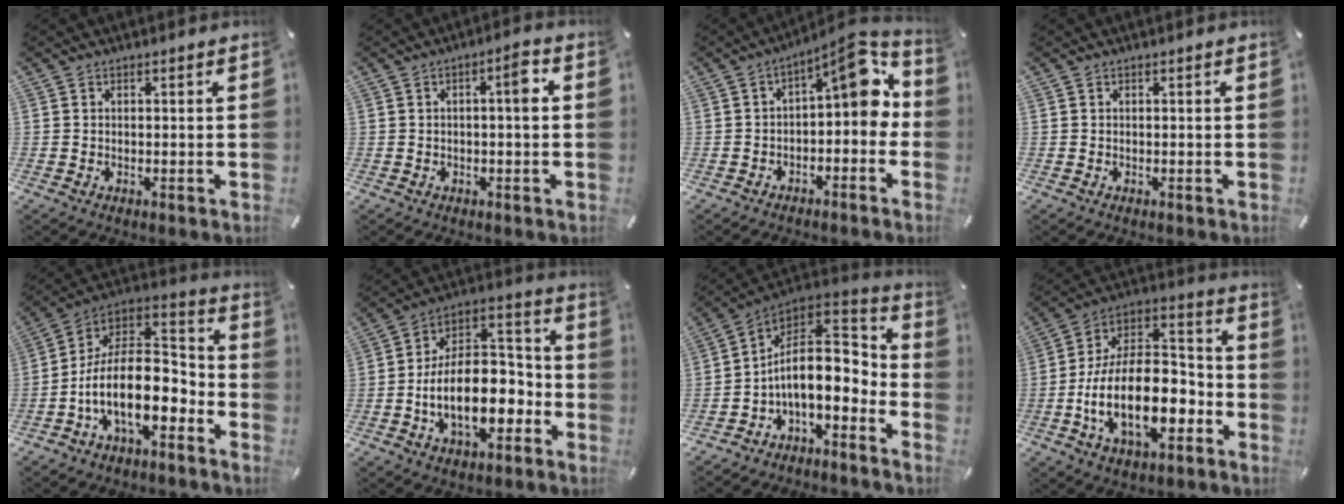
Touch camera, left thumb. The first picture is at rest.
{"total": 4.6, "force": [0.1, 1.0, 4.4], "torque": [-0.068, 0.007, -0.007]}
{"total": 8.9, "force": [2.3, 4.0, 7.6], "torque": [-0.091, -0.031, 0.031]}
{"total": 0.0}
{"total": 17.5, "force": [-7.2, 9.4, 12.9], "torque": [-0.260, 0.003, -0.127]}
{"total": 17.7, "force": [-5.0, 10.7, 13.1], "torque": [-0.217, 0.007, -0.083]}
{"total": 13.6, "force": [-1.0, 8.3, 10.7], "torque": [-0.190, -0.018, -0.013]}
{"total": 20.6, "force": [-7.1, 11.5, 15.6], "torque": [-0.290, 0.006, -0.117]}